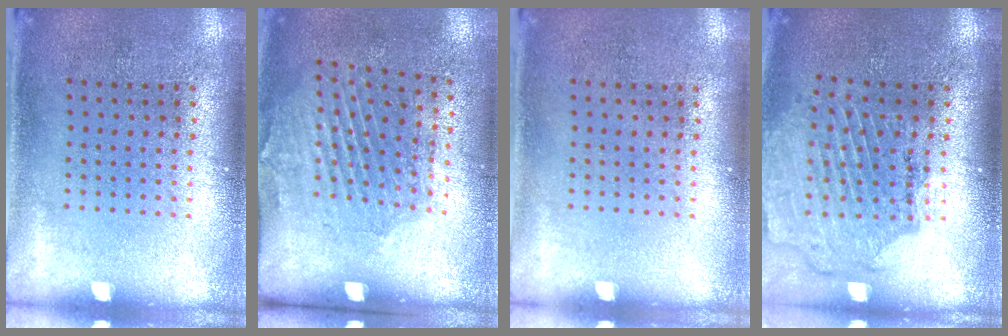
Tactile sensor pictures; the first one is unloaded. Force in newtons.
{"total": 2.0, "press": 1.2, "slide": 1.6}
{"total": 0.0}
{"total": 1.6, "press": 1.6, "slide": 0.2}